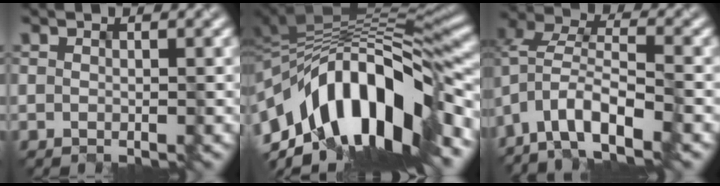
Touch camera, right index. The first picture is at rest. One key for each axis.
{"total": 14.5, "fx": -5.4, "fy": 7.2, "fz": 11.3, "tx": -0.169, "ty": 0.012, "tz": -0.090}
{"total": 7.8, "fx": -4.5, "fy": 3.2, "fz": 5.5, "tx": -0.096, "ty": 0.004, "tz": -0.084}